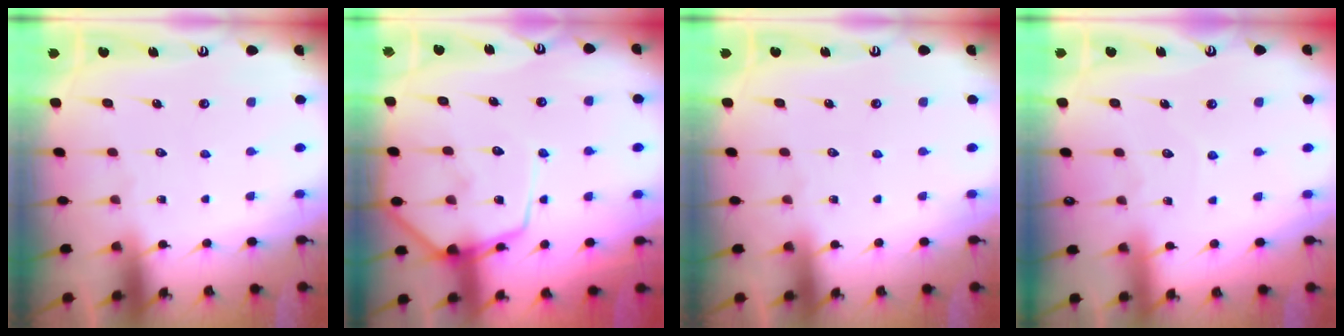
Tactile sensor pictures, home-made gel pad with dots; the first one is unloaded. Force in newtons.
{"total": 12.2, "press": 12.1, "slide": 1.1}
{"total": 0.0}
{"total": 3.4, "press": 3.4, "slide": 0.3}